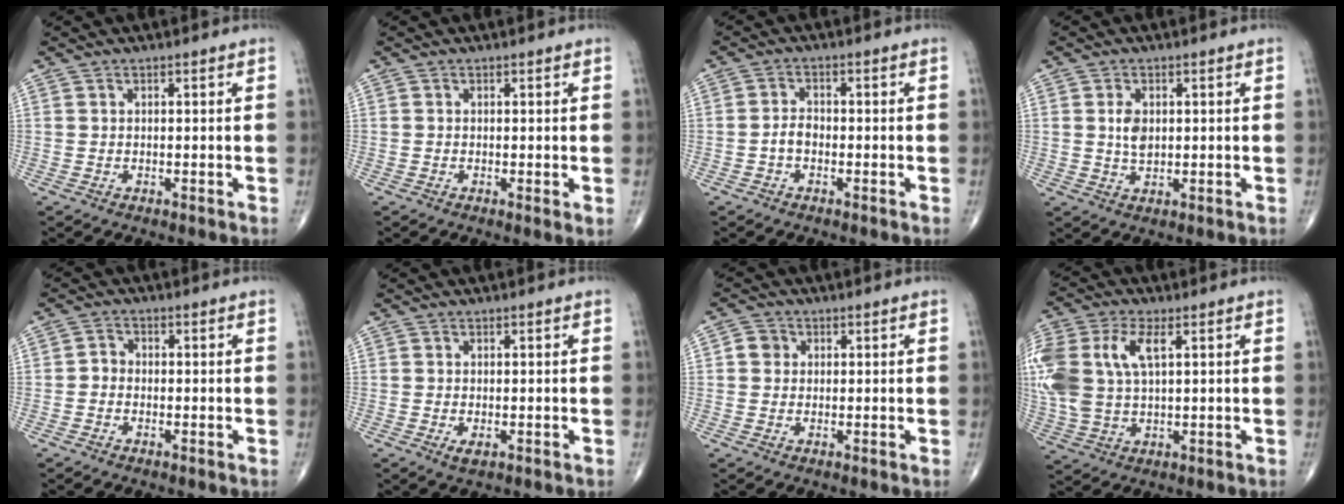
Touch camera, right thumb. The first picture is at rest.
{"total": 1.3, "force": [0.0, 0.3, 1.3], "torque": [-0.024, -0.007, -0.003]}
{"total": 2.5, "force": [-0.9, 1.6, 1.7], "torque": [-0.027, 0.011, -0.022]}
{"total": 3.8, "force": [0.6, 2.4, 3.0], "torque": [-0.049, -0.005, 0.014]}
{"total": 2.0, "force": [-0.6, 1.7, 1.0], "torque": [-0.006, 0.007, -0.020]}
{"total": 1.5, "force": [-0.4, 0.7, 1.3], "torque": [-0.026, -0.004, -0.007]}
{"total": 2.9, "force": [0.4, 2.7, 1.1], "torque": [-0.004, 0.005, 0.004]}
{"total": 17.0, "force": [4.4, 9.5, 13.4], "torque": [-0.339, 0.013, 0.084]}